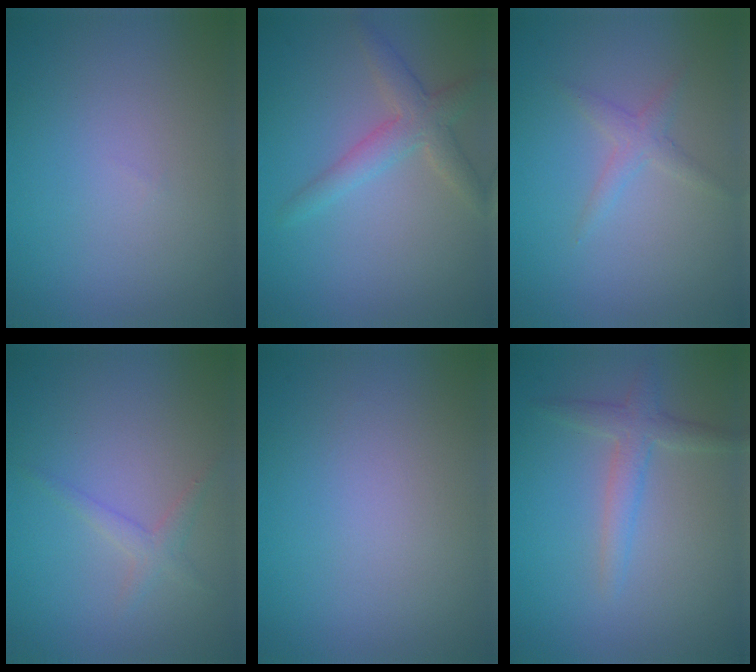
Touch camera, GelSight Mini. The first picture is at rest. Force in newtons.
{"total": 3.1, "press": 3.1, "slide": 0.2}
{"total": 1.5, "press": 1.5, "slide": 0.1}
{"total": 1.4, "press": 1.4, "slide": 0.1}
{"total": 0.0}
{"total": 2.3, "press": 2.3, "slide": 0.1}